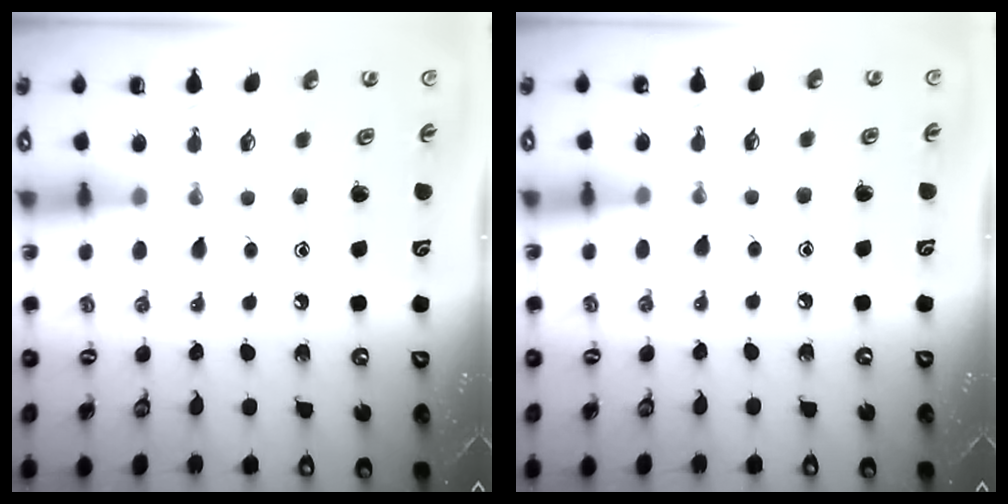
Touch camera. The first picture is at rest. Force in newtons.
{"total": 4.2, "press": 4.1, "slide": 0.5}